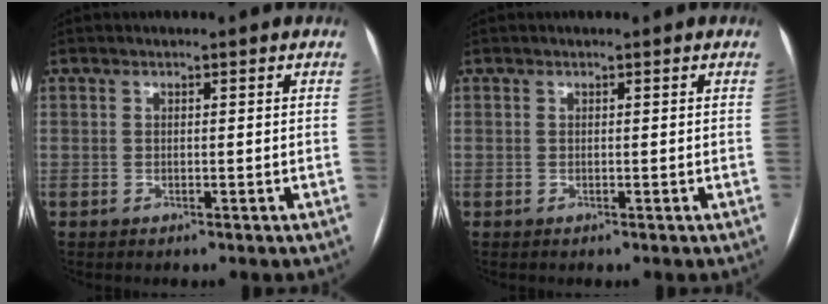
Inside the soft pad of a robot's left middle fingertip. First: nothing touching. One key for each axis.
{"total": 0.0}